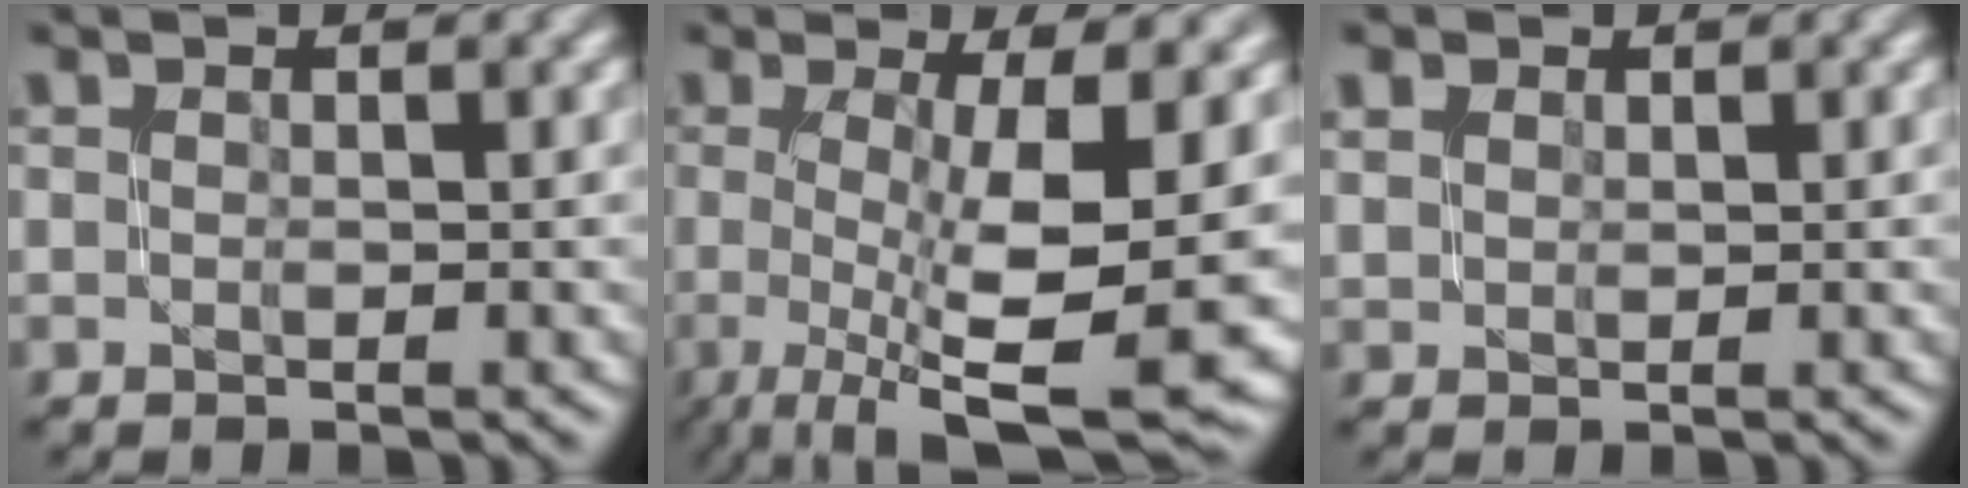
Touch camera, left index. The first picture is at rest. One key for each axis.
{"total": 11.0, "fx": -1.0, "fy": 2.9, "fz": 10.6, "tx": -0.160, "ty": -0.013, "tz": -0.011}
{"total": 2.0, "fx": 1.4, "fy": 1.2, "fz": 0.6, "tx": -0.019, "ty": 0.009, "tz": 0.025}